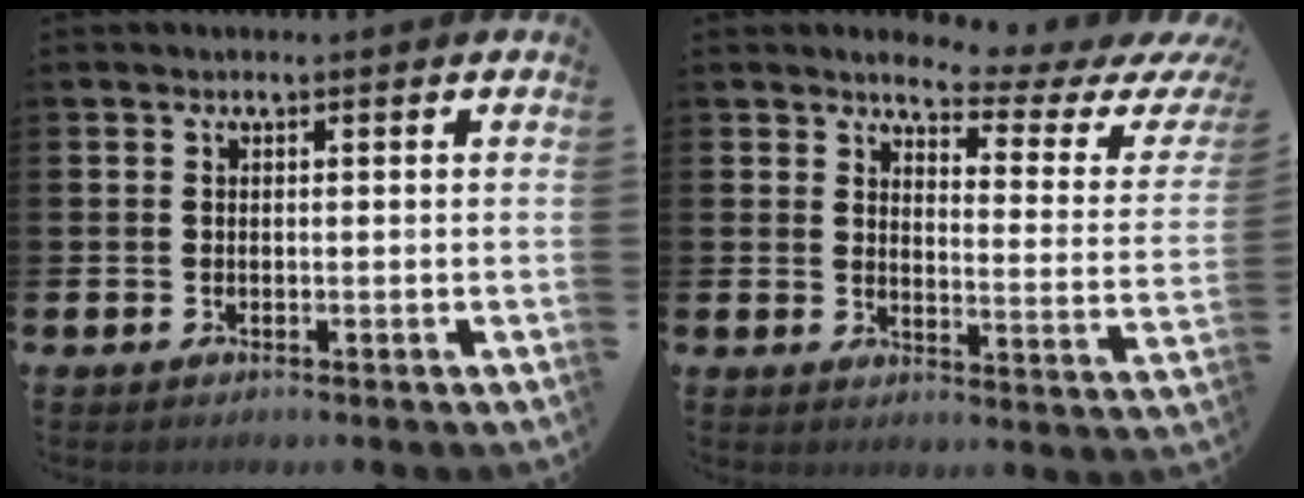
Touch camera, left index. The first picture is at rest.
{"total": 4.2, "force": [3.6, 0.8, 1.9], "torque": [-0.052, -0.029, 0.052]}